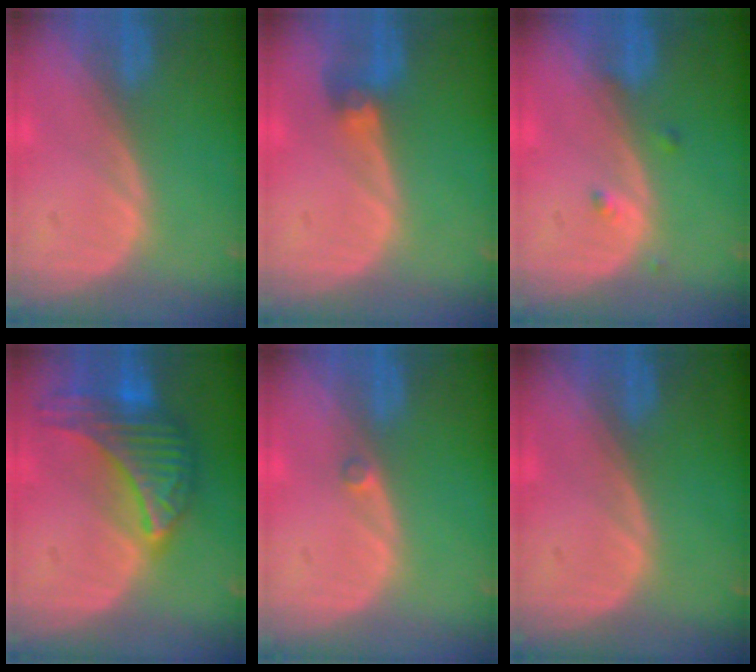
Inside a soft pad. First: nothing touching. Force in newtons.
{"total": 2.9, "press": 2.6, "slide": 1.2}
{"total": 1.3, "press": 1.3, "slide": 0.0}
{"total": 10.0, "press": 10.0, "slide": 0.5}
{"total": 1.0, "press": 0.8, "slide": 0.5}
{"total": 0.0}